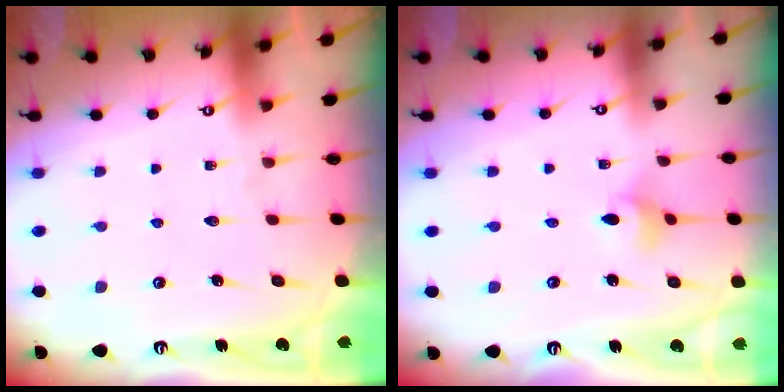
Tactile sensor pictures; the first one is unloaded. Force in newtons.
{"total": 3.8, "press": 3.7, "slide": 0.7}